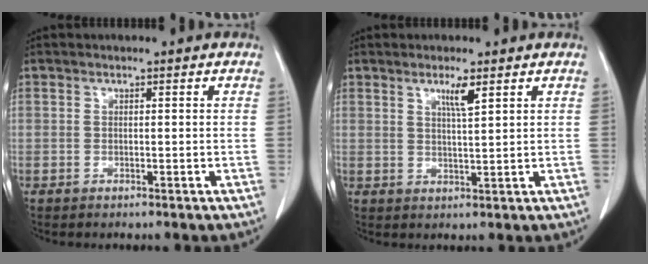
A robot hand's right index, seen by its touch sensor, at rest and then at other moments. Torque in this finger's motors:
{"motor_torque": [0.17, 0.16, 0.04, 0.03]}